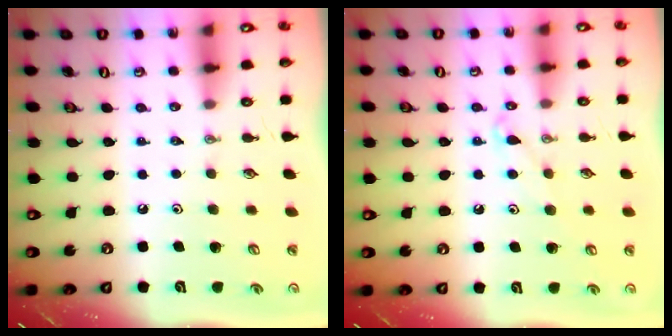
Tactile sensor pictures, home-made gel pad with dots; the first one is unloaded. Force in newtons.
{"total": 4.6, "press": 4.5, "slide": 0.7}